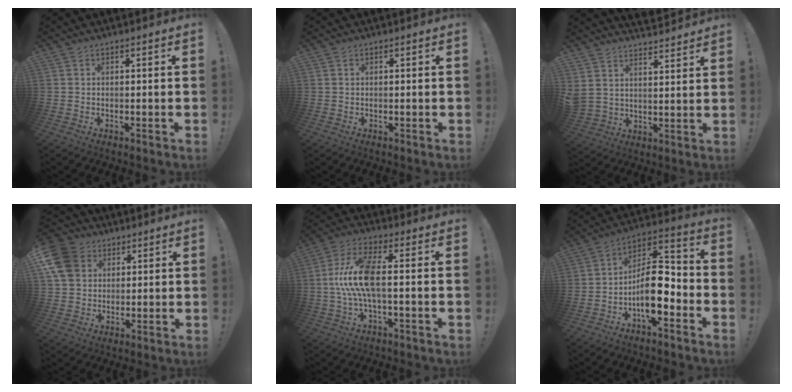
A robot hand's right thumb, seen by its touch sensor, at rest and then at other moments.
{"total": 0.0}
{"total": 6.0, "force": [4.8, 3.5, 1.1], "torque": [-0.021, -0.043, 0.095]}
{"total": 14.0, "force": [4.4, 11.8, 6.3], "torque": [-0.092, -0.010, 0.095]}
{"total": 12.8, "force": [0.0, 4.1, 12.1], "torque": [-0.247, -0.007, -0.006]}
{"total": 13.8, "force": [-4.3, 6.1, 11.6], "torque": [-0.191, 0.019, -0.069]}